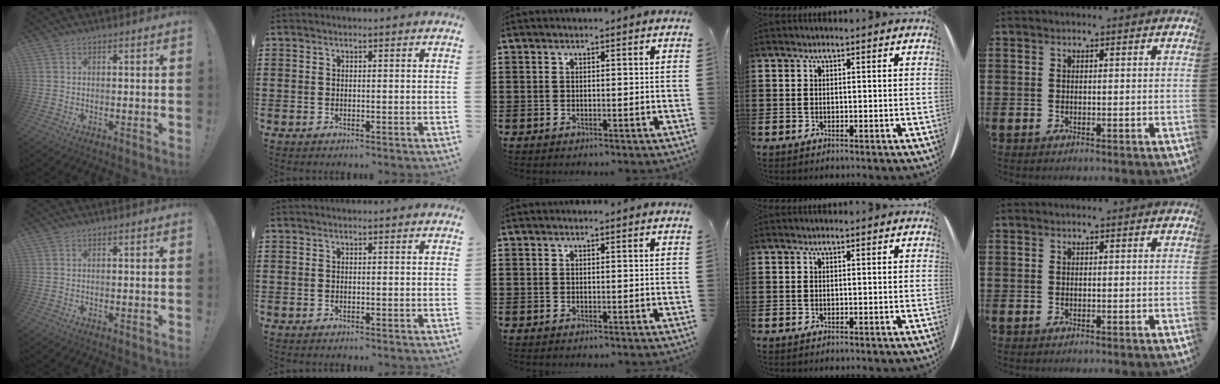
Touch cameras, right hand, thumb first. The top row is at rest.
{}